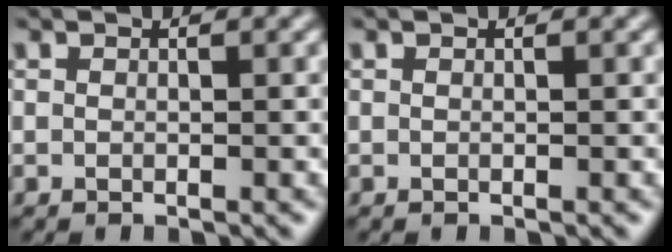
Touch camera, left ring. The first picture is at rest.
{"total": 0.0}